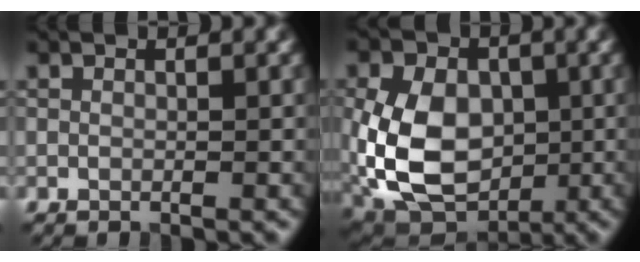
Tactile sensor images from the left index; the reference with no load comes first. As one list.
[{"total": 10.6, "force": [-0.7, 7.5, 7.4], "torque": [-0.164, -0.010, -0.019]}]